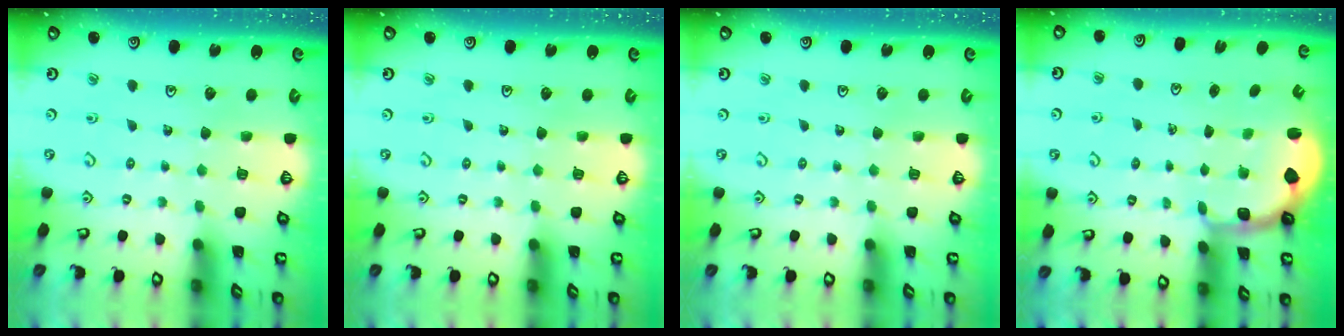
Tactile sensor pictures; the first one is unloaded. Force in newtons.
{"total": 0.0}
{"total": 0.0}
{"total": 2.4, "press": 1.2, "slide": 2.1}